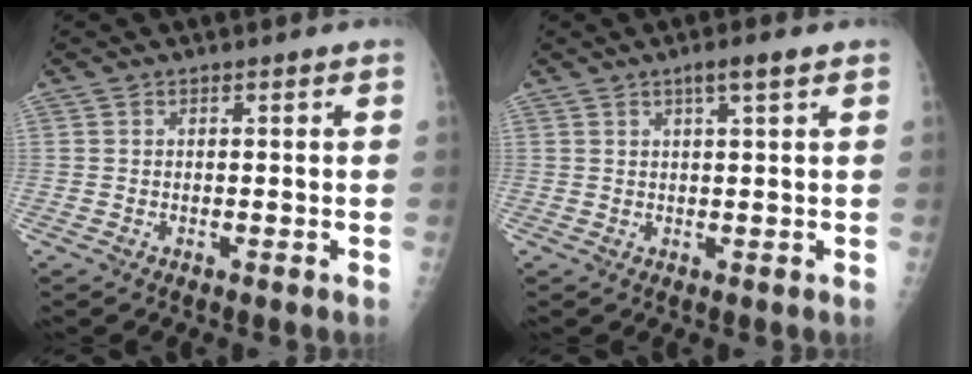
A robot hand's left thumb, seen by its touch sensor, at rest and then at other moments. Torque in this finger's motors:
{"motor_torque": [0.32, -0.16, 0.49, -0.10, 0.05]}